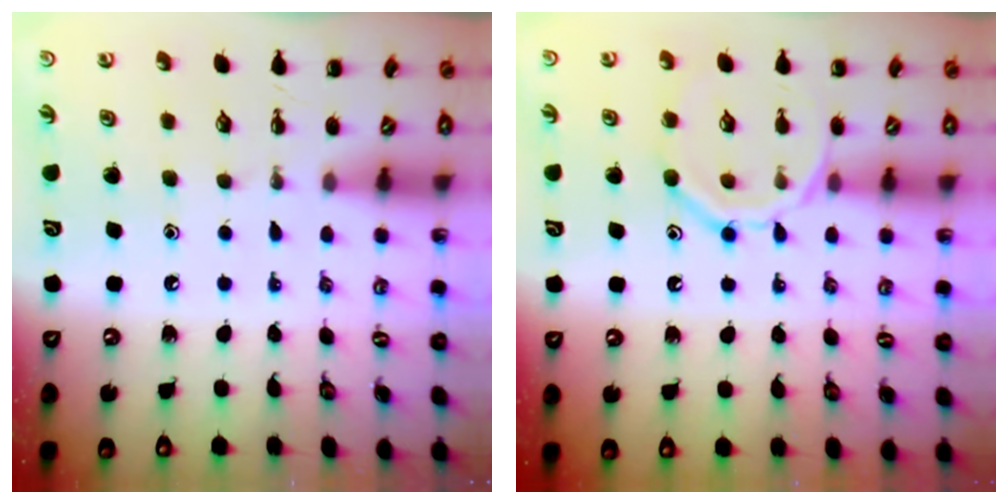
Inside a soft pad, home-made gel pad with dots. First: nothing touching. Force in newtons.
{"total": 12.6, "press": 12.5, "slide": 1.0}